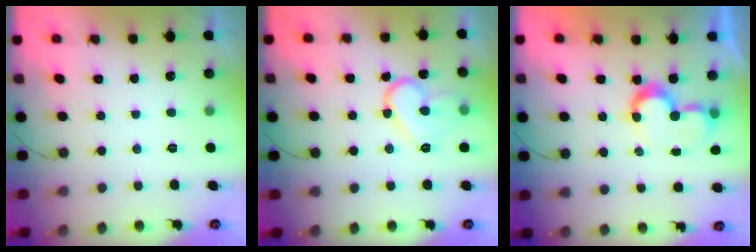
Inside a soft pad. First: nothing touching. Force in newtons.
{"total": 11.5, "press": 11.5, "slide": 0.9}
{"total": 7.9, "press": 7.9, "slide": 0.2}